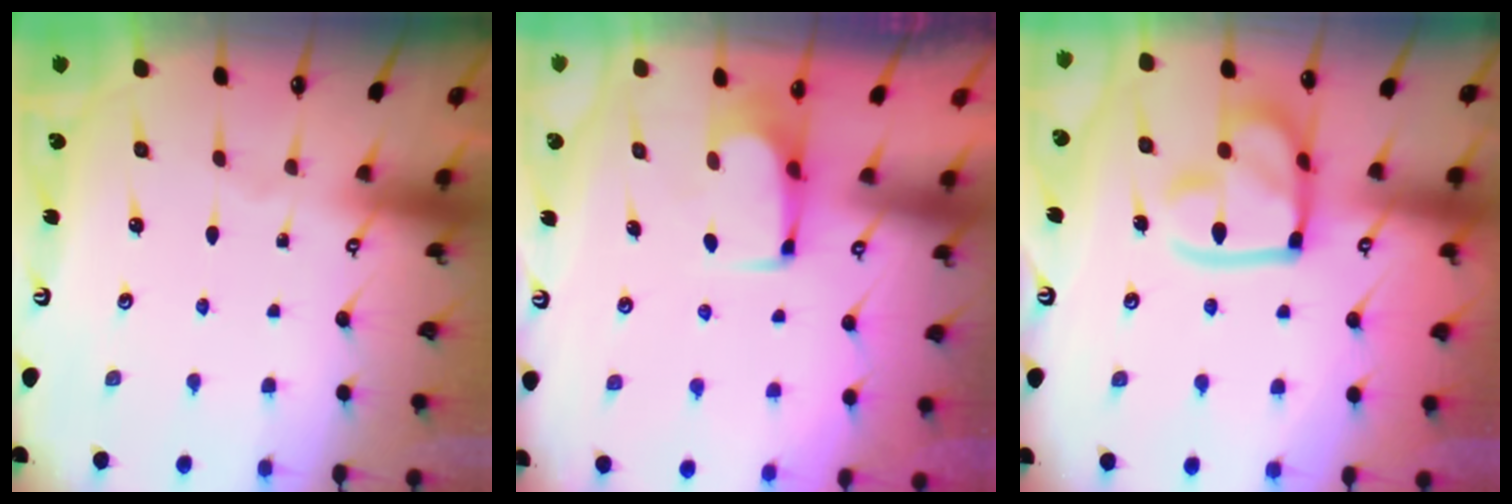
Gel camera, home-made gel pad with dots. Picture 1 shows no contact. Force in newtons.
{"total": 3.7, "press": 3.7, "slide": 0.3}
{"total": 17.8, "press": 17.7, "slide": 1.8}